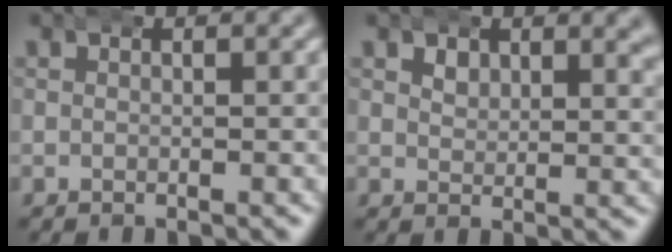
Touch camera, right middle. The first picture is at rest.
{"total": 1.8, "force": [1.6, 0.6, 0.6], "torque": [-0.006, -0.012, 0.032]}